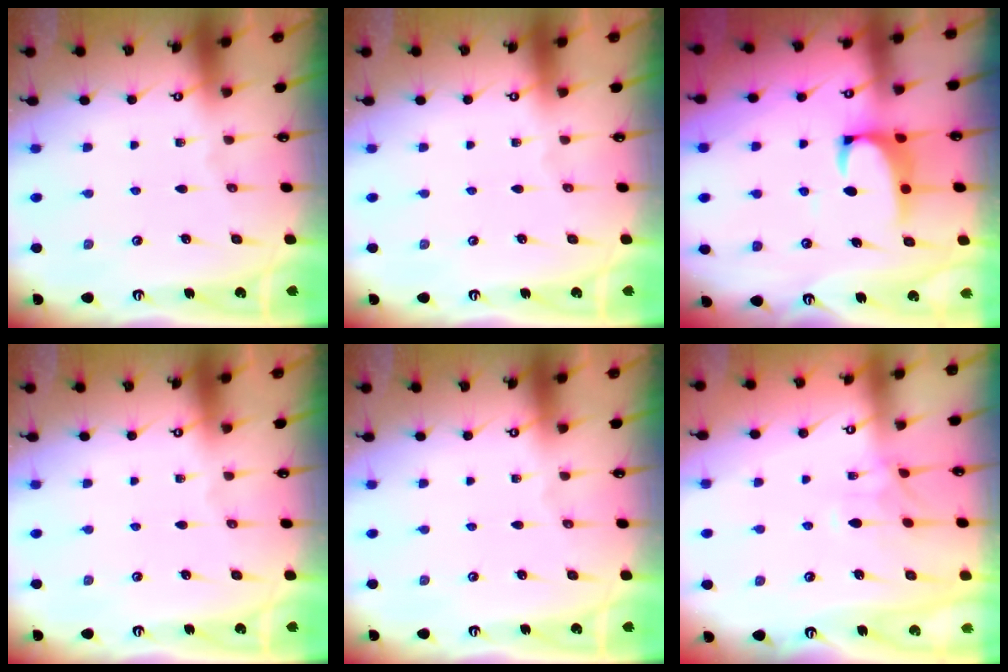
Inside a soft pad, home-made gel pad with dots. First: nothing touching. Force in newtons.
{"total": 0.0}
{"total": 2.2, "press": 2.0, "slide": 0.9}
{"total": 0.0}
{"total": 0.0}
{"total": 0.8, "press": 0.0, "slide": 0.8}